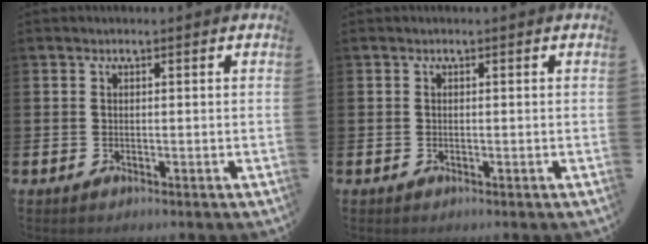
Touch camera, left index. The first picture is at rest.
{"total": 0.0}